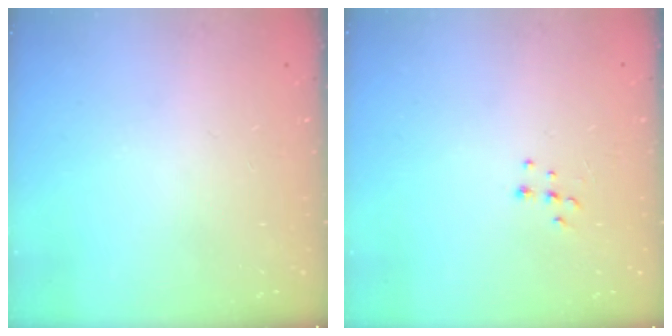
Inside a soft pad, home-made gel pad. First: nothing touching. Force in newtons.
{"total": 6.7, "press": 6.7, "slide": 0.6}